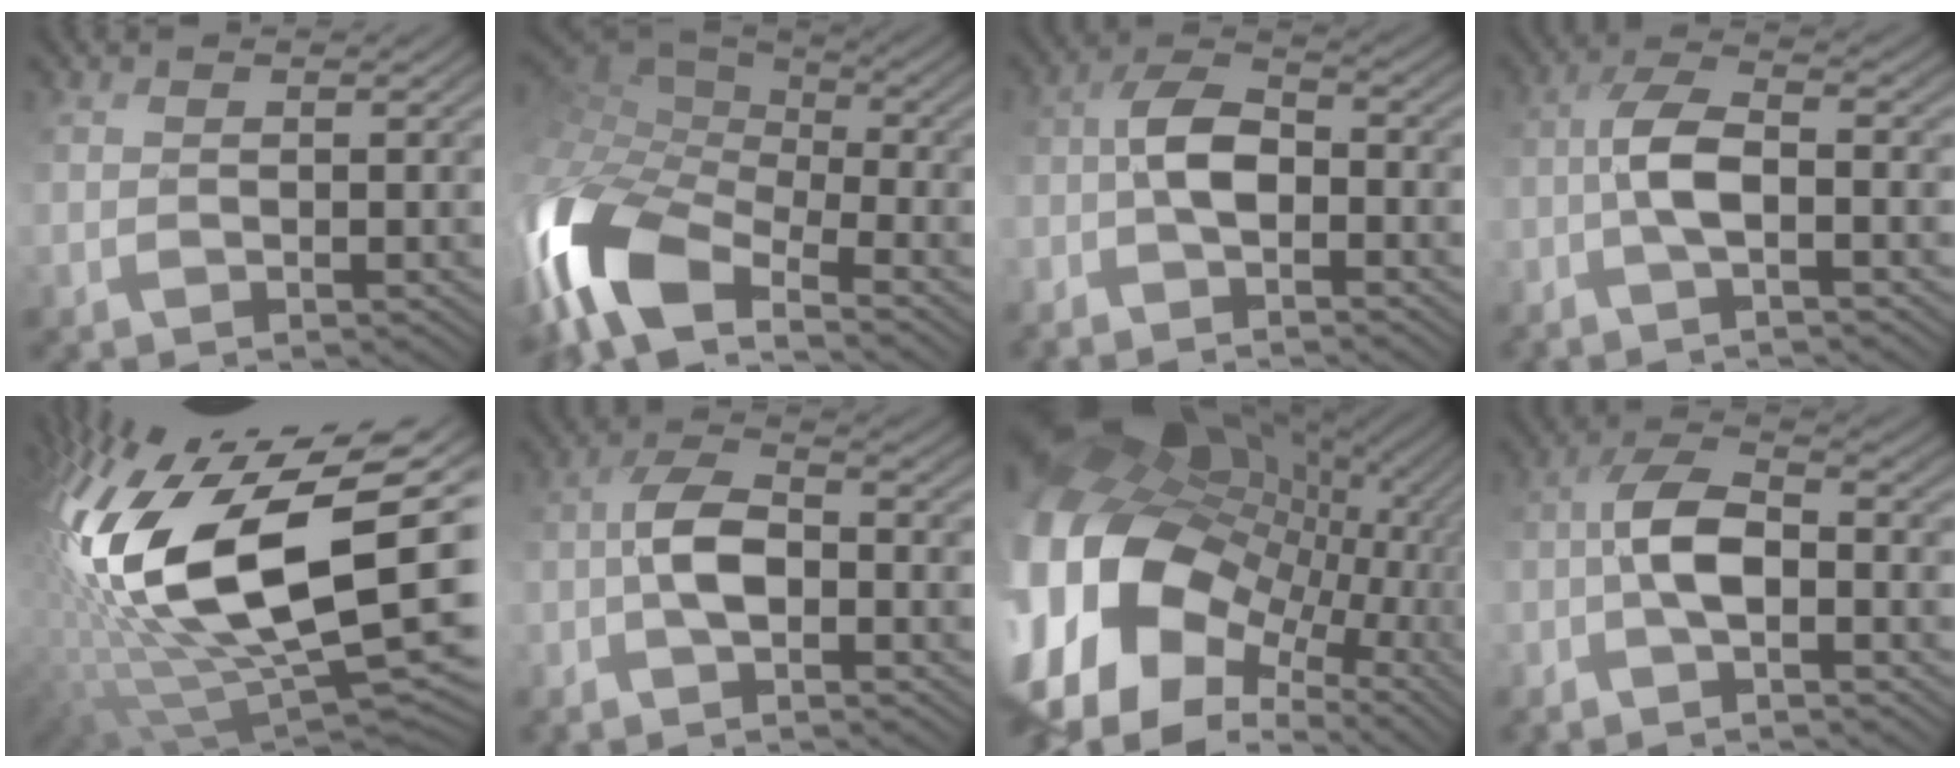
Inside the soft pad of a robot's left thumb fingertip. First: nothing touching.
{"total": 14.3, "force": [-6.6, 7.0, 10.5], "torque": [-0.271, -0.014, -0.126]}
{"total": 5.9, "force": [-2.7, 2.7, 4.4], "torque": [-0.088, 0.009, -0.069]}
{"total": 6.0, "force": [-1.9, 1.7, 5.4], "torque": [-0.106, 0.009, -0.050]}
{"total": 21.3, "force": [3.4, 11.2, 17.8], "torque": [-0.389, -0.023, 0.068]}
{"total": 5.9, "force": [-2.3, 2.4, 4.8], "torque": [-0.093, 0.012, -0.058]}
{"total": 22.0, "force": [-0.7, 17.3, 13.6], "torque": [-0.332, -0.013, -0.003]}
{"total": 6.4, "force": [-2.4, 2.4, 5.4], "torque": [-0.105, 0.012, -0.059]}